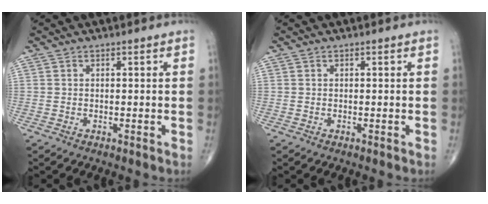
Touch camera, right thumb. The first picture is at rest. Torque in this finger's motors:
{"motor_torque": [-0.02, 0.02, 0.00, 0.00, 0.00]}